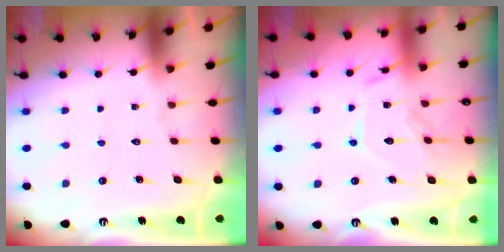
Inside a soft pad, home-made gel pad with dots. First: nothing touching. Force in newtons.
{"total": 12.2, "press": 12.1, "slide": 1.2}